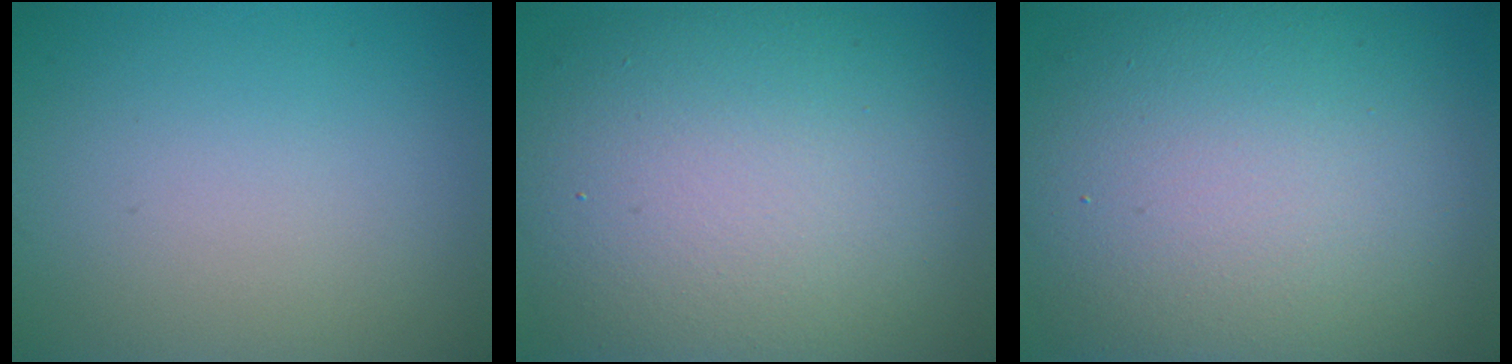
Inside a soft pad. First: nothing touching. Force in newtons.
{"total": 12.9, "press": 12.9, "slide": 1.0}
{"total": 14.2, "press": 14.2, "slide": 0.1}